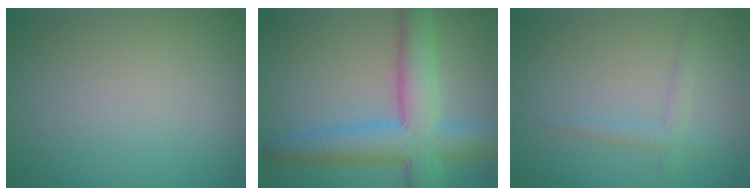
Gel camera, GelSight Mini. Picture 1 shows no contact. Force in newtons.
{"total": 7.7, "press": 7.7, "slide": 0.2}
{"total": 1.4, "press": 1.4, "slide": 0.1}